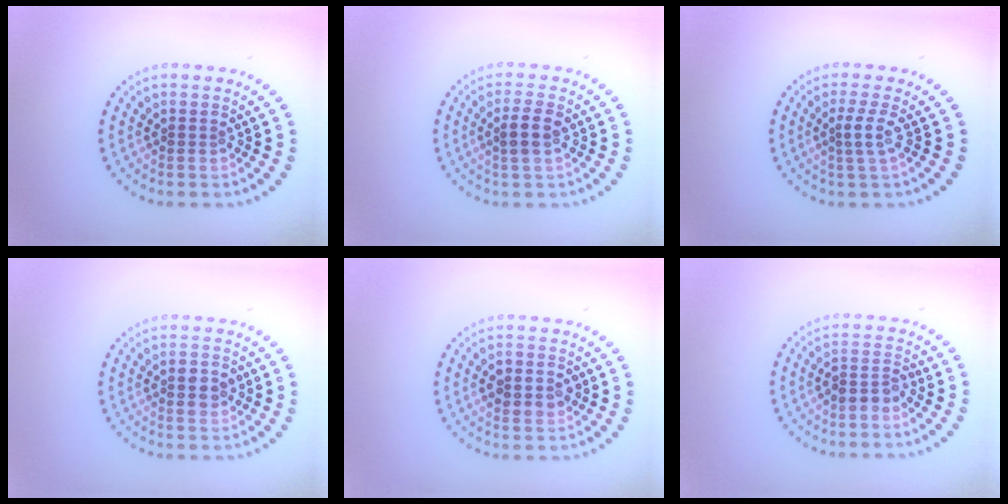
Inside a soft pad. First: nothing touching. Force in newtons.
{"total": 2.6, "press": 2.5, "slide": 0.7}
{"total": 1.7, "press": 1.2, "slide": 1.2}
{"total": 2.1, "press": 2.1, "slide": 0.2}
{"total": 2.7, "press": 2.7, "slide": 0.1}
{"total": 2.2, "press": 2.0, "slide": 1.0}